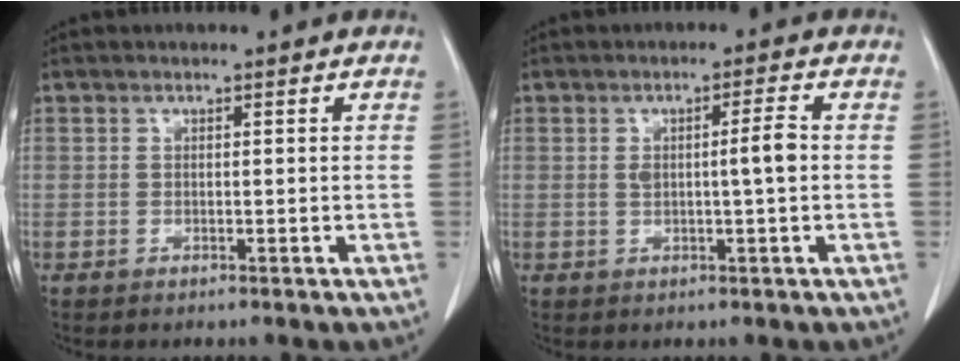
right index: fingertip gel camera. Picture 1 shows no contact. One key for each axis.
{"total": 3.8, "fx": 0.0, "fy": 0.1, "fz": 3.8, "tx": -0.066, "ty": 0.005, "tz": 0.003}